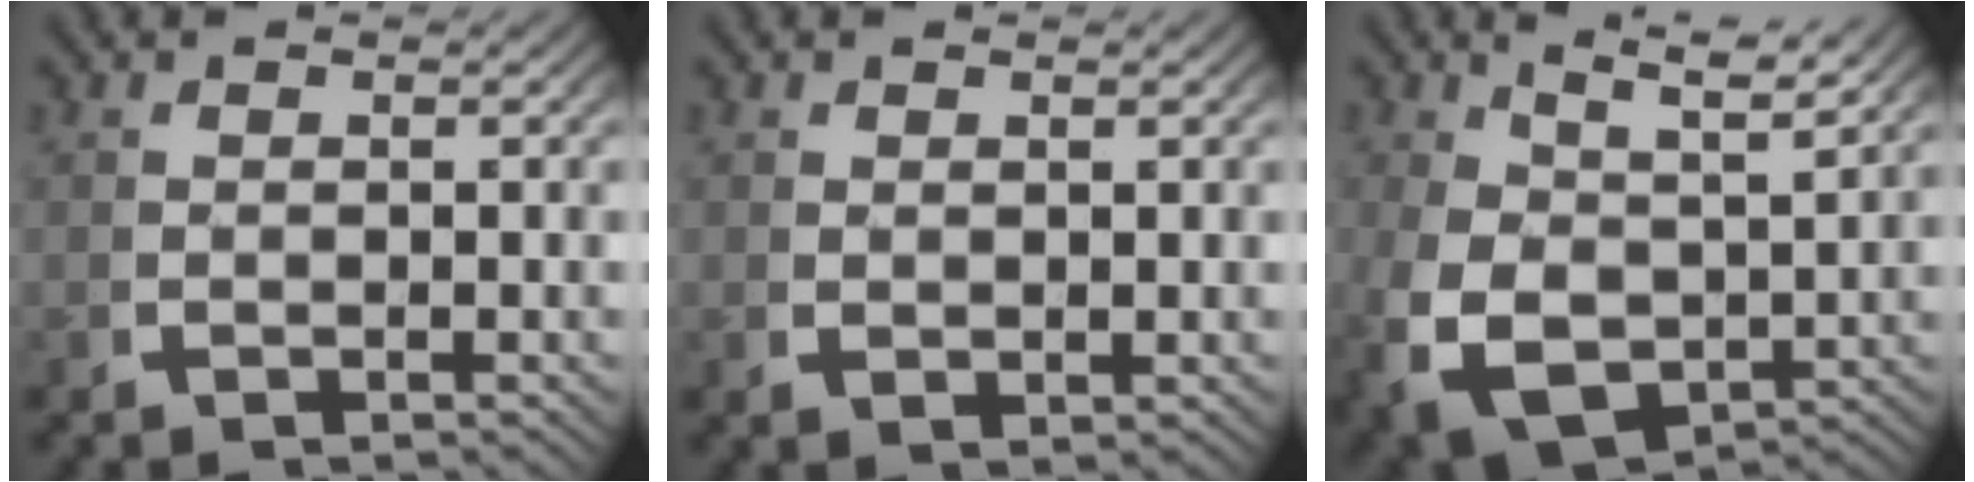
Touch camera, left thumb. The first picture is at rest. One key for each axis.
{"total": 0.7, "fx": 0.6, "fy": 0.2, "fz": 0.4, "tx": -0.010, "ty": -0.001, "tz": 0.018}
{"total": 9.0, "fx": 0.2, "fy": 6.3, "fz": 6.5, "tx": -0.146, "ty": -0.040, "tz": 0.023}